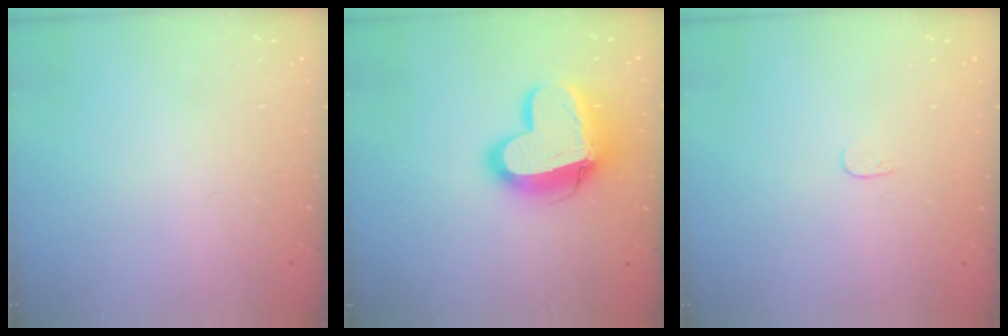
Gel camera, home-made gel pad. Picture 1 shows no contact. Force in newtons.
{"total": 17.7, "press": 17.6, "slide": 1.5}
{"total": 3.7, "press": 3.6, "slide": 0.3}